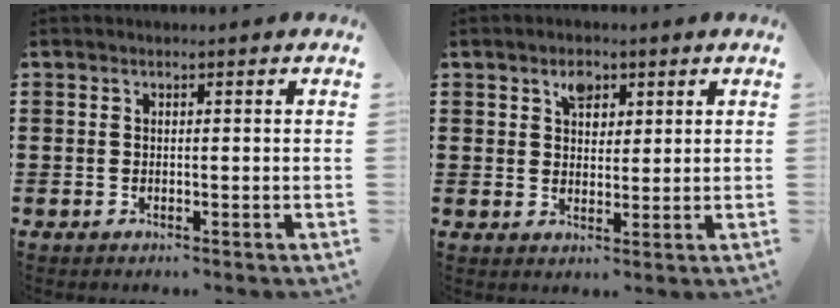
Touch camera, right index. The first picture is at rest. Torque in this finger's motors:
{"motor_torque": [0.06, -0.02, 0.05, 0.03]}